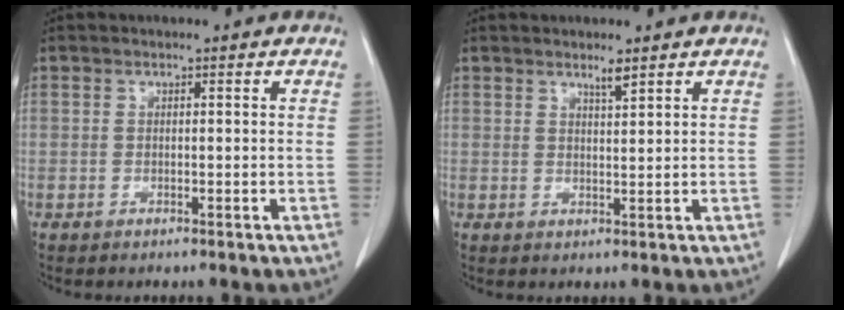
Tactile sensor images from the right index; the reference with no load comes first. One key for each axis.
{"total": 1.8, "fx": 1.4, "fy": 0.0, "fz": 1.0, "tx": -0.020, "ty": -0.004, "tz": 0.027}